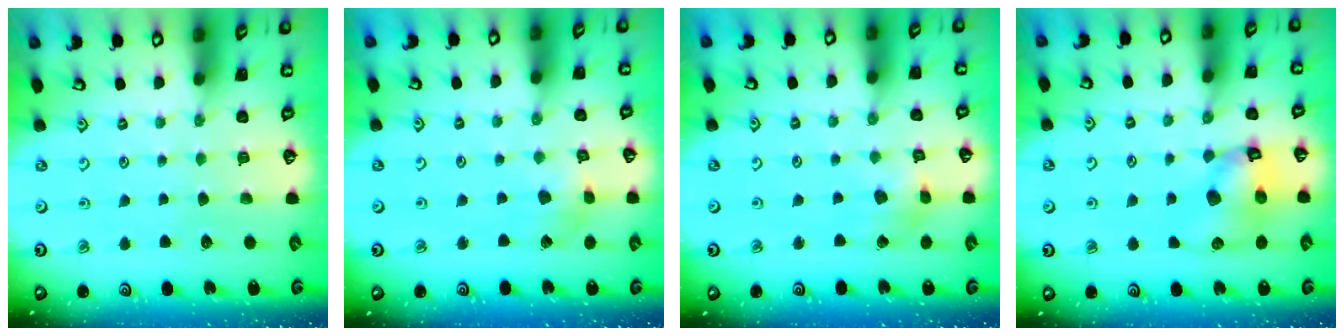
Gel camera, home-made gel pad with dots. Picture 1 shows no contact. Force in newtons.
{"total": 3.4, "press": 3.4, "slide": 0.5}
{"total": 5.6, "press": 5.6, "slide": 0.6}
{"total": 10.9, "press": 10.8, "slide": 1.5}